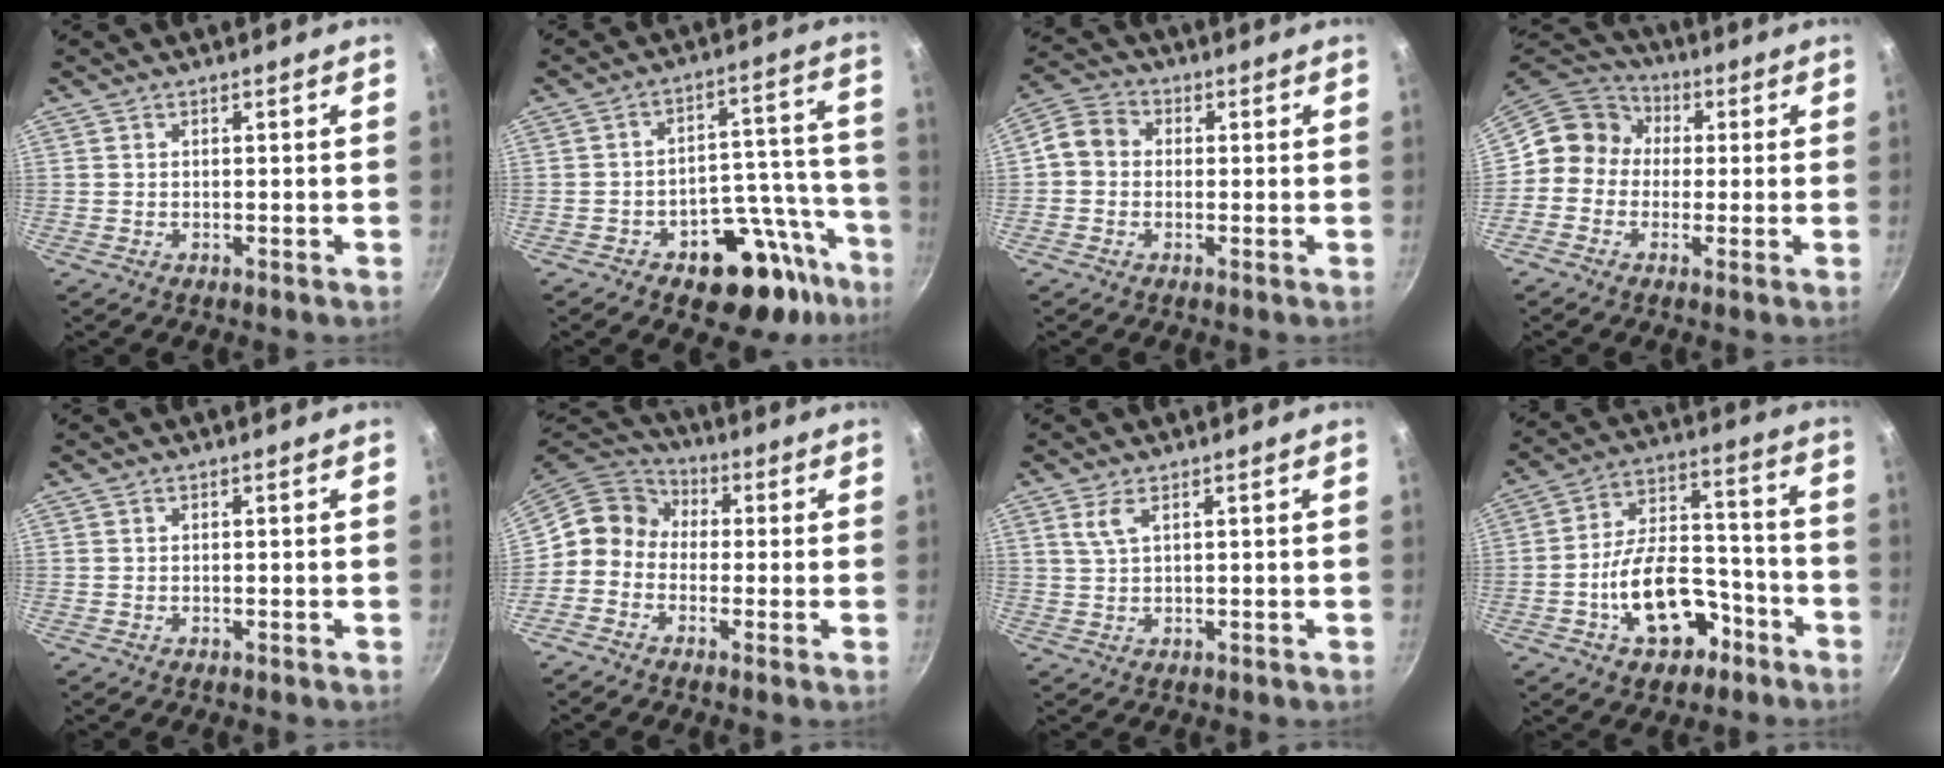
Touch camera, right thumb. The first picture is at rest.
{"total": 15.9, "force": [-9.5, 7.9, 9.9], "torque": [-0.079, 0.098, -0.130]}
{"total": 6.1, "force": [0.0, 5.3, 3.2], "torque": [-0.047, 0.022, -0.012]}
{"total": 11.0, "force": [-0.1, 9.9, 4.7], "torque": [-0.065, 0.035, -0.016]}
{"total": 0.0}
{"total": 9.2, "force": [-1.4, 8.1, 4.2], "torque": [-0.065, 0.049, -0.045]}
{"total": 2.5, "force": [1.4, 0.7, 2.0], "torque": [-0.050, 0.003, 0.037]}
{"total": 15.2, "force": [-6.7, 9.0, 10.3], "torque": [-0.151, 0.068, -0.106]}